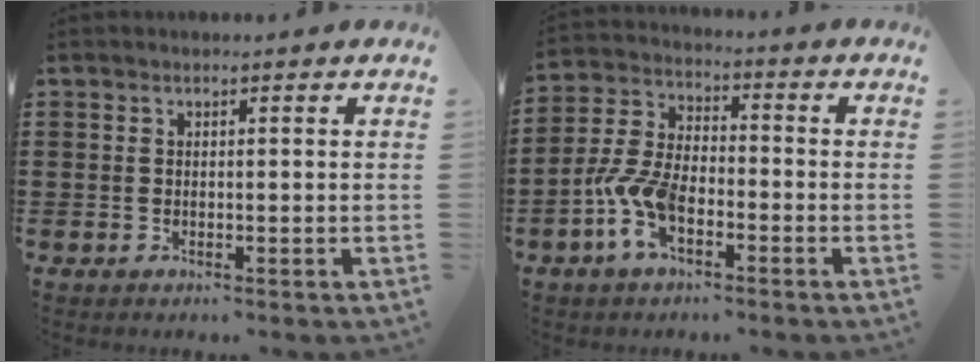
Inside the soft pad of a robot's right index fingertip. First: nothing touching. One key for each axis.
{"total": 8.5, "fx": -3.7, "fy": 4.3, "fz": 6.4, "tx": -0.170, "ty": -0.008, "tz": -0.077}